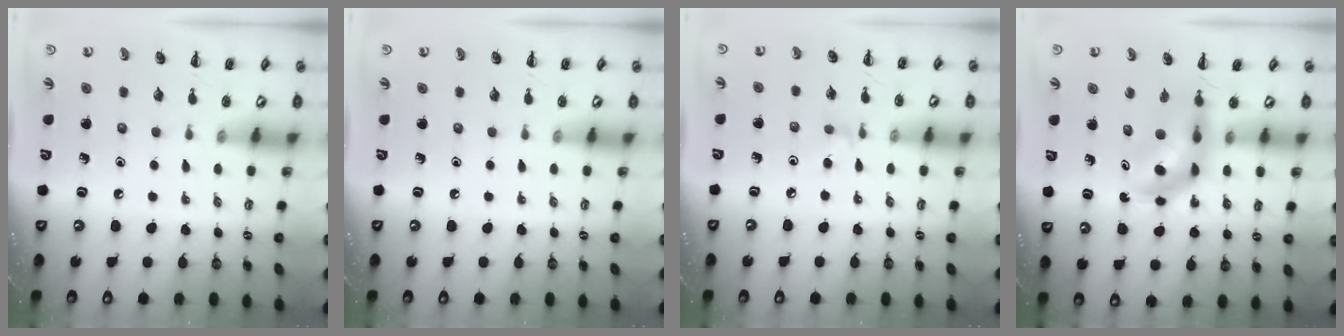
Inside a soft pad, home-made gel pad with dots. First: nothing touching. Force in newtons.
{"total": 0.0}
{"total": 3.5, "press": 3.3, "slide": 1.2}
{"total": 5.8, "press": 5.8, "slide": 0.9}